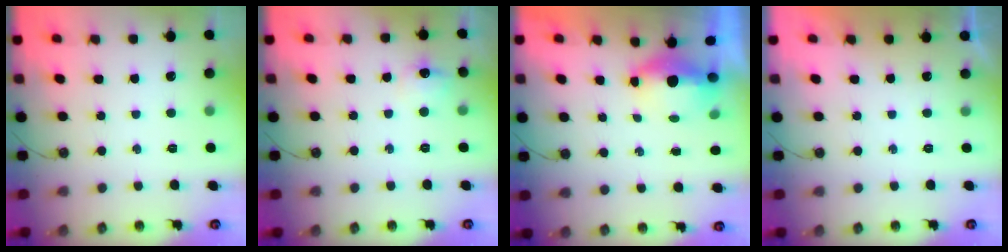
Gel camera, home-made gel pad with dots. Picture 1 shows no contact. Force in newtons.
{"total": 7.3, "press": 7.2, "slide": 1.0}
{"total": 5.0, "press": 4.7, "slide": 1.6}
{"total": 0.0}